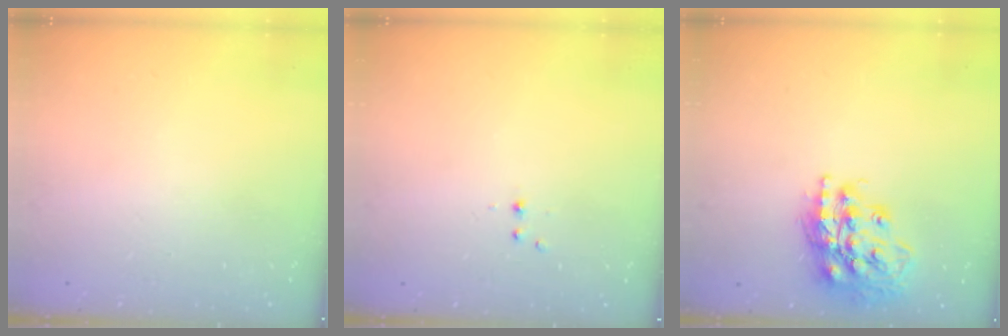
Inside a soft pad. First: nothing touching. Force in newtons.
{"total": 2.2, "press": 1.9, "slide": 1.2}
{"total": 17.9, "press": 17.8, "slide": 1.9}